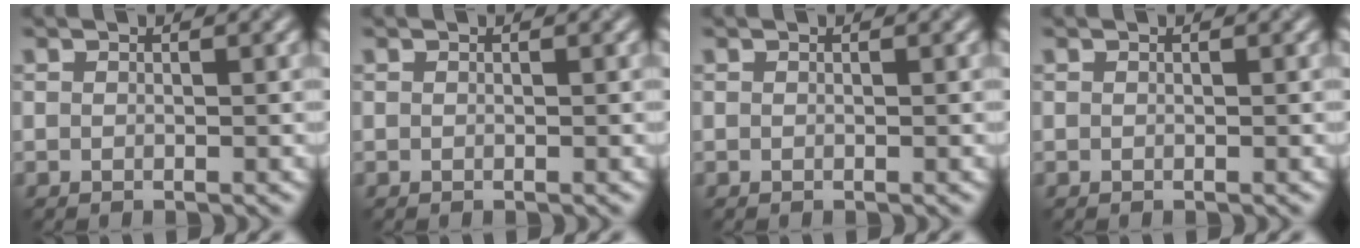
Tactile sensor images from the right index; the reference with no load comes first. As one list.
[{"total": 0.0}, {"total": 0.0}, {"total": 0.0}]